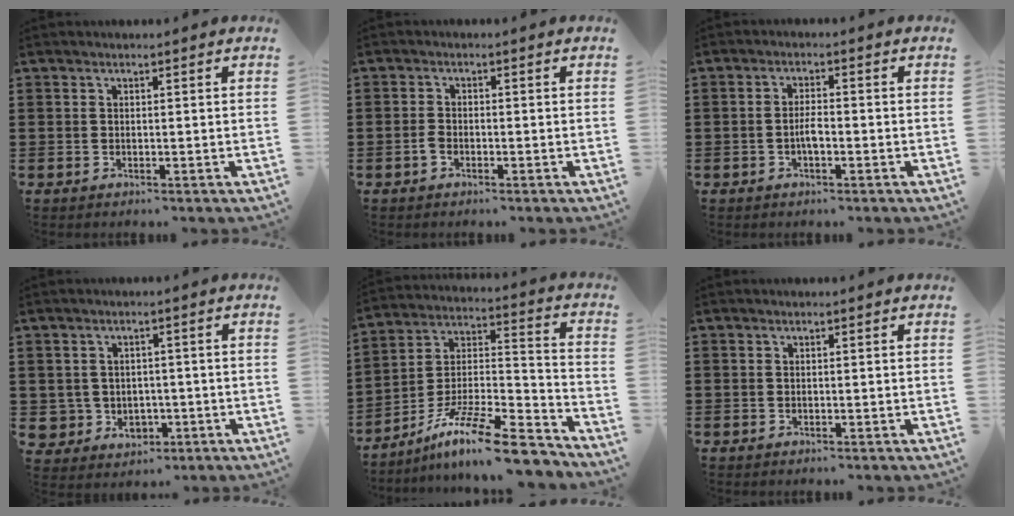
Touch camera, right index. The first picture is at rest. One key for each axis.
{"total": 1.6, "fx": -0.9, "fy": 0.6, "fz": 1.1, "tx": -0.030, "ty": -0.003, "tz": -0.020}
{"total": 2.9, "fx": -0.9, "fy": 0.9, "fz": 2.6, "tx": -0.057, "ty": 0.003, "tz": -0.020}
{"total": 3.6, "fx": -0.4, "fy": 3.5, "fz": 0.6, "tx": -0.028, "ty": 0.008, "tz": -0.008}
{"total": 13.5, "fx": -10.5, "fy": 2.1, "fz": 8.3, "tx": -0.137, "ty": 0.024, "tz": -0.194}
{"total": 0.0}